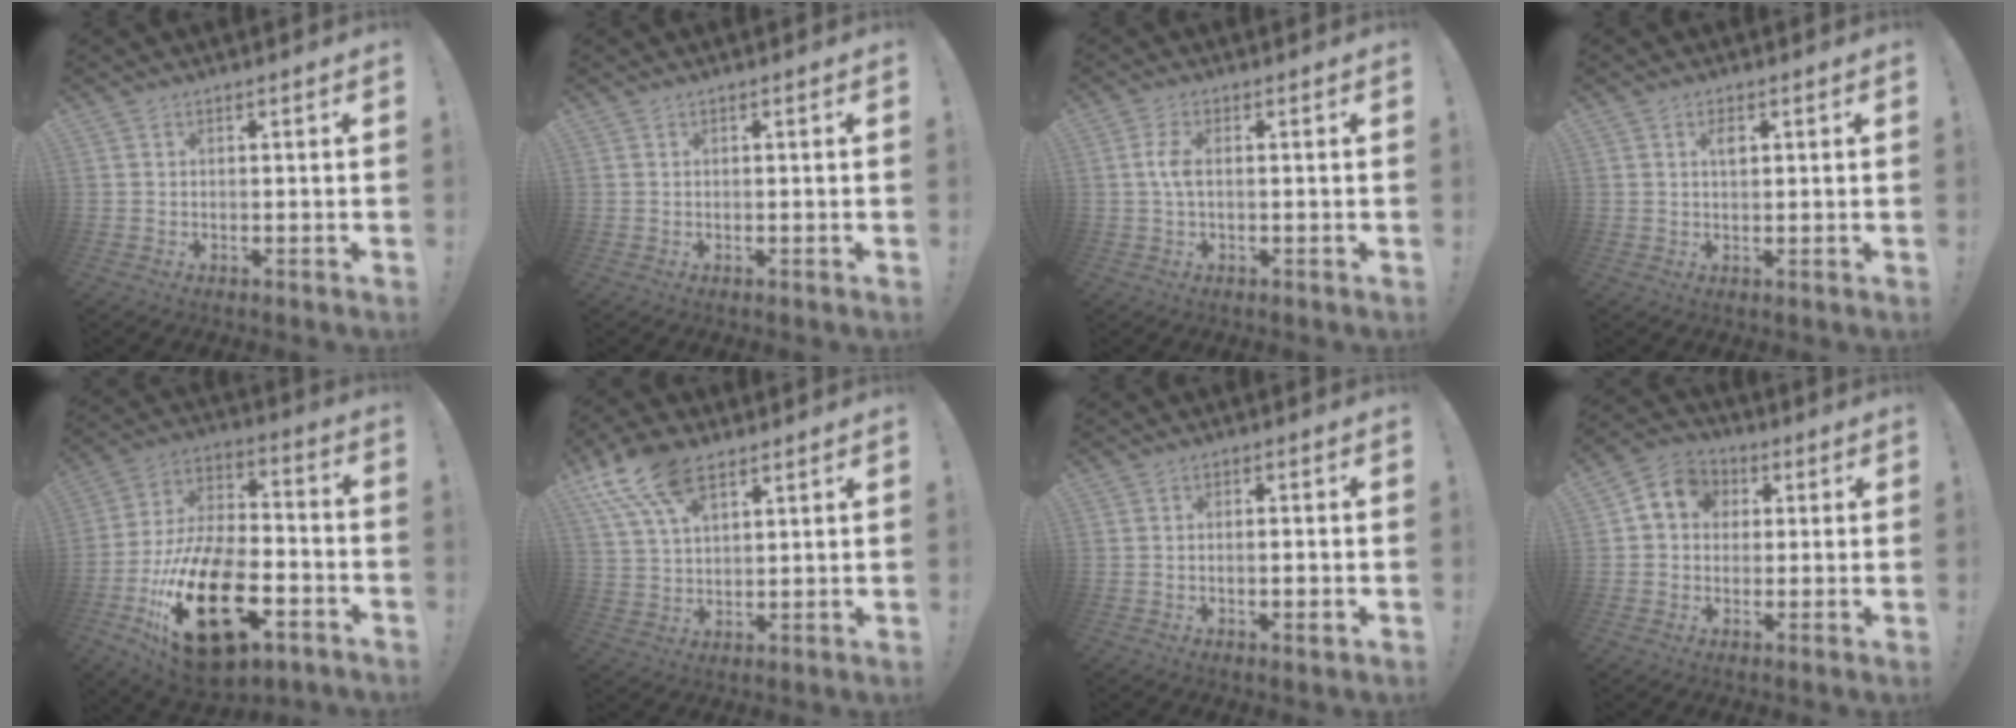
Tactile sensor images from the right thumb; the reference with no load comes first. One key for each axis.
{"total": 0.0}
{"total": 3.7, "fx": 0.0, "fy": 1.4, "fz": 3.5, "tx": -0.062, "ty": 0.002, "tz": -0.003}
{"total": 2.3, "fx": 0.7, "fy": 1.1, "fz": 1.9, "tx": -0.021, "ty": -0.003, "tz": 0.008}
{"total": 27.5, "fx": -10.8, "fy": 14.7, "fz": 20.7, "tx": -0.386, "ty": 0.064, "tz": -0.168}
{"total": 12.8, "fx": 7.6, "fy": 6.3, "fz": 8.3, "tx": -0.156, "ty": -0.023, "tz": 0.141}
{"total": 2.4, "fx": -0.9, "fy": 0.3, "fz": 2.2, "tx": -0.031, "ty": 0.001, "tz": -0.017}
{"total": 7.1, "fx": 1.1, "fy": 6.3, "fz": 2.9, "tx": -0.044, "ty": 0.007, "tz": 0.026}